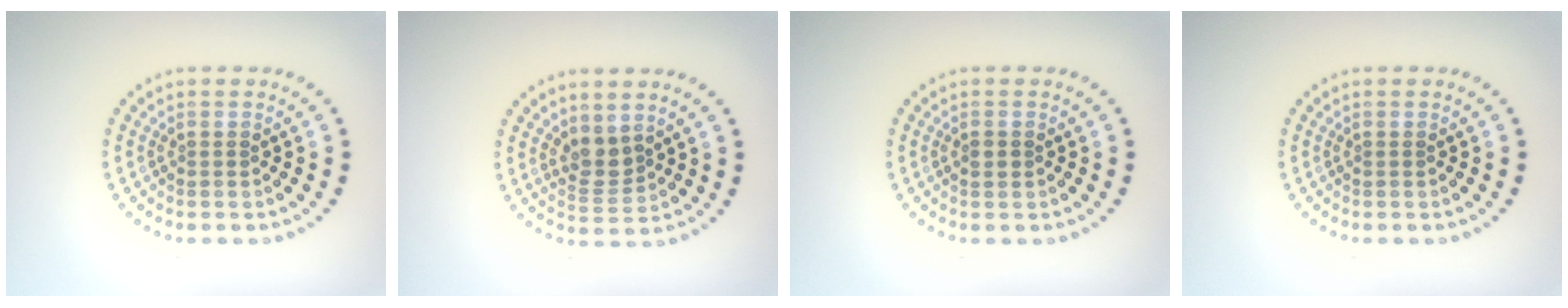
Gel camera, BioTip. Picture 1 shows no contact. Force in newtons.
{"total": 2.2, "press": 1.8, "slide": 1.2}
{"total": 1.0, "press": 1.0, "slide": 0.1}
{"total": 0.0}